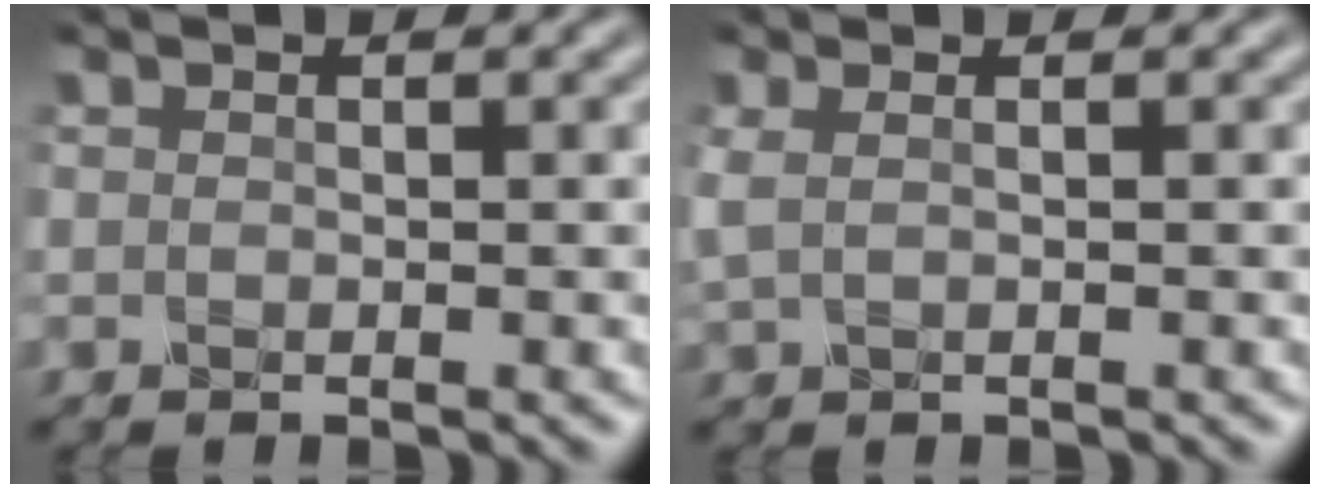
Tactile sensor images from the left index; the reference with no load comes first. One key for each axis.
{"total": 1.4, "fx": 0.5, "fy": 0.6, "fz": 1.2, "tx": -0.029, "ty": 0.005, "tz": 0.009}